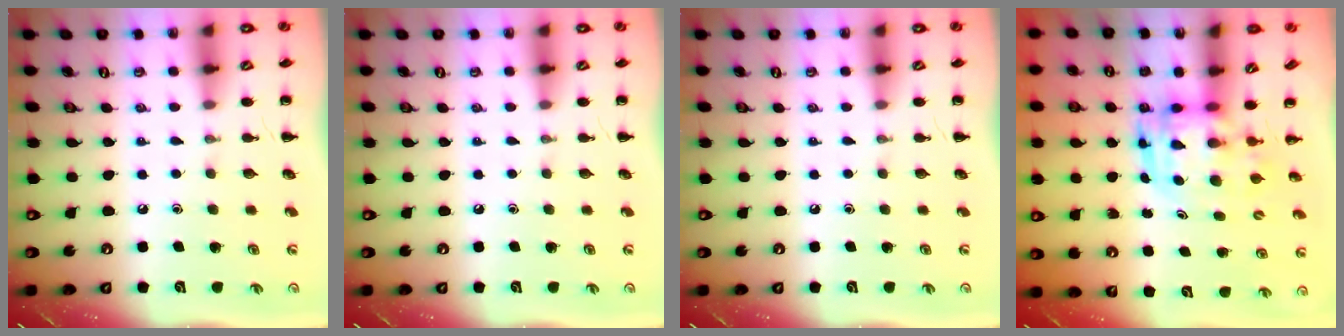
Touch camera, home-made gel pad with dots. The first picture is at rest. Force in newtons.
{"total": 0.0}
{"total": 0.0}
{"total": 3.5, "press": 3.4, "slide": 0.7}